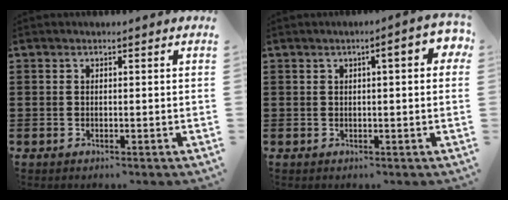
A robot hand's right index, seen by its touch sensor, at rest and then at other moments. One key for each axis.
{"total": 4.0, "fx": 0.8, "fy": 0.7, "fz": 3.9, "tx": -0.057, "ty": 0.000, "tz": 0.007}